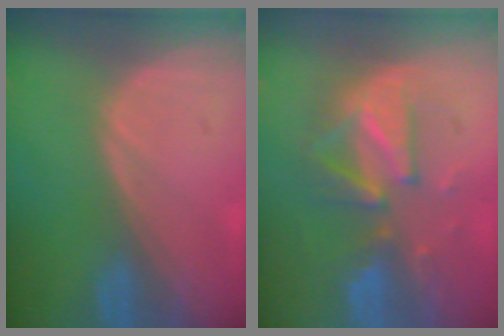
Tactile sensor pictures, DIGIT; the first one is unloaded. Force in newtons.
{"total": 8.2, "press": 8.2, "slide": 0.4}